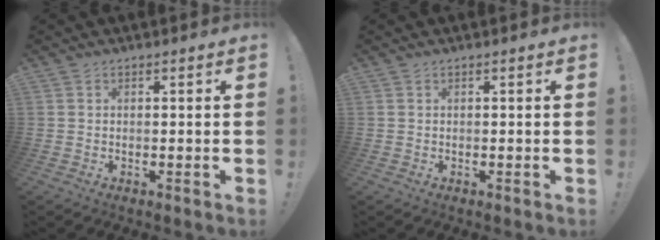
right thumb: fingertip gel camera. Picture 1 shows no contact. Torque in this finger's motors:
{"motor_torque": [0.10, 0.01, -0.13, 0.02, 0.03]}